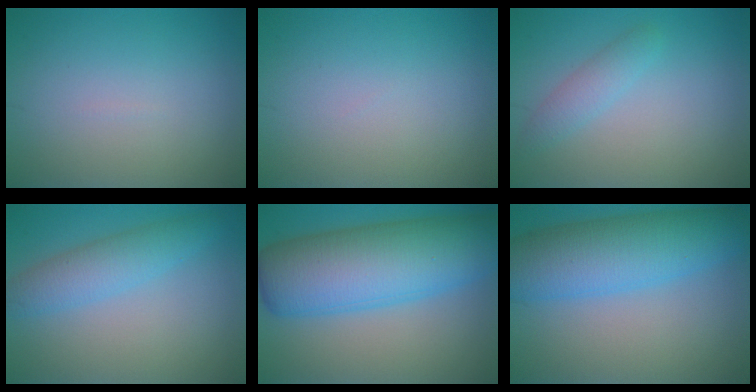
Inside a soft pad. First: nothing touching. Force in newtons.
{"total": 0.0}
{"total": 1.9, "press": 1.9, "slide": 0.1}
{"total": 3.5, "press": 3.5, "slide": 0.2}
{"total": 11.8, "press": 11.8, "slide": 0.3}
{"total": 8.6, "press": 8.6, "slide": 0.3}